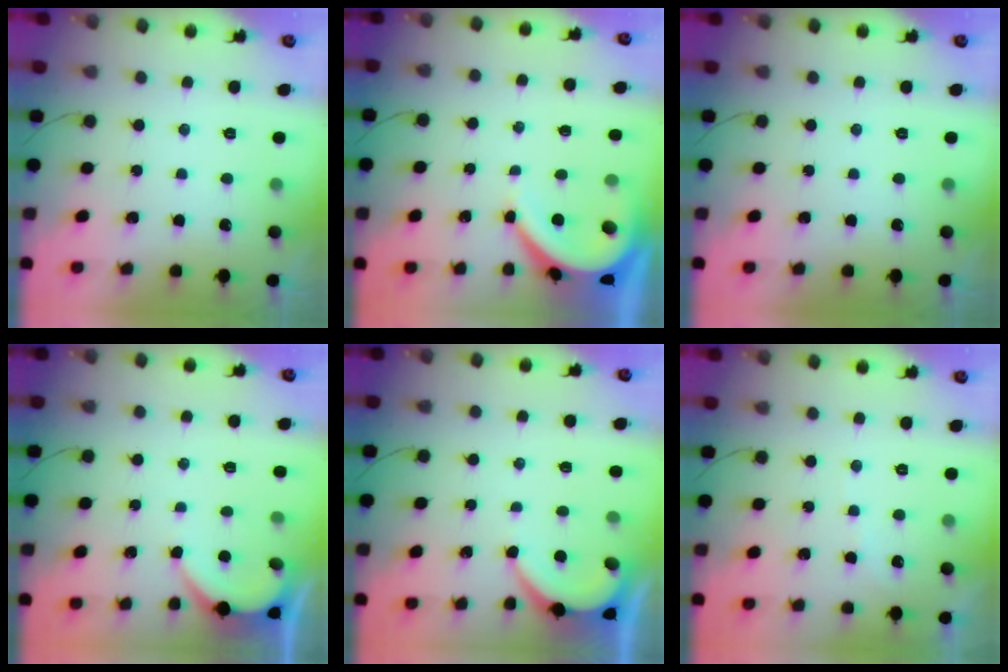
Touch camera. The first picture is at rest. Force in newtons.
{"total": 6.3, "press": 6.2, "slide": 0.6}
{"total": 0.0}
{"total": 2.5, "press": 2.5, "slide": 0.3}
{"total": 2.6, "press": 2.6, "slide": 0.3}
{"total": 3.8, "press": 3.7, "slide": 0.5}